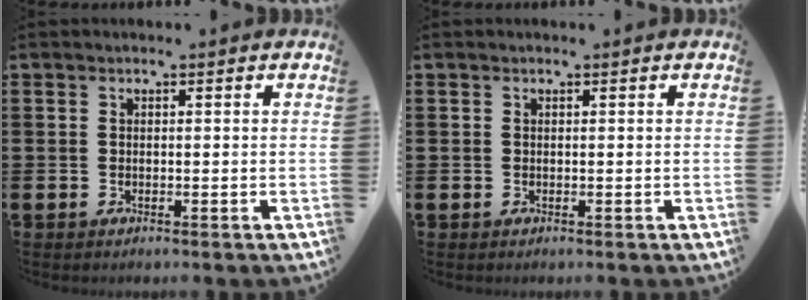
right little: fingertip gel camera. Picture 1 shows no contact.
{"total": 0.0}